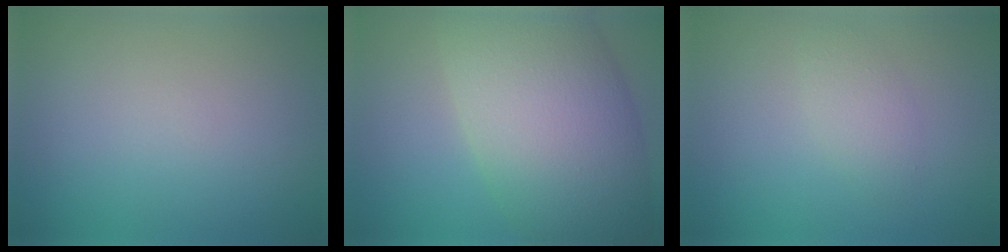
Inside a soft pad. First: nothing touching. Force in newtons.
{"total": 13.4, "press": 13.4, "slide": 0.4}
{"total": 1.9, "press": 1.9, "slide": 0.1}